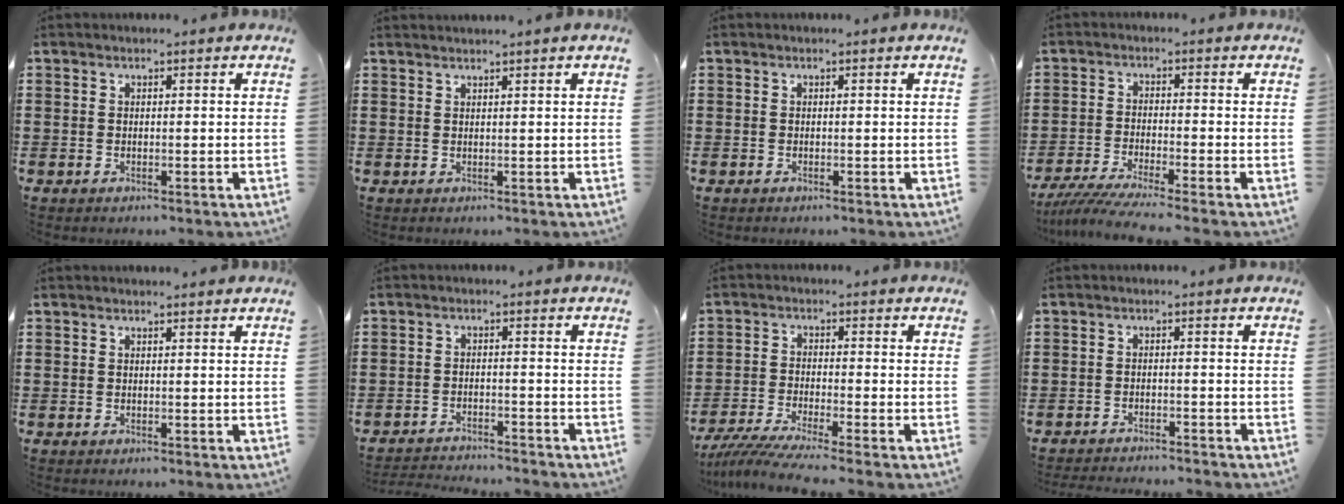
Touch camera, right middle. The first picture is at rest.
{"total": 1.1, "force": [1.1, -0.4, 0.2], "torque": [-0.003, -0.003, 0.021]}
{"total": 0.0}
{"total": 4.2, "force": [-3.8, -0.3, 1.9], "torque": [-0.054, -0.022, -0.078]}
{"total": 0.7, "force": [0.7, -0.1, 0.1], "torque": [-0.003, -0.001, 0.013]}
{"total": 2.6, "force": [-2.6, 0.0, 0.2], "torque": [-0.009, -0.003, -0.054]}
{"total": 4.5, "force": [-4.0, -0.3, 2.1], "torque": [-0.064, -0.025, -0.085]}
{"total": 2.0, "force": [-2.0, -0.2, 0.2], "torque": [-0.007, 0.000, -0.040]}